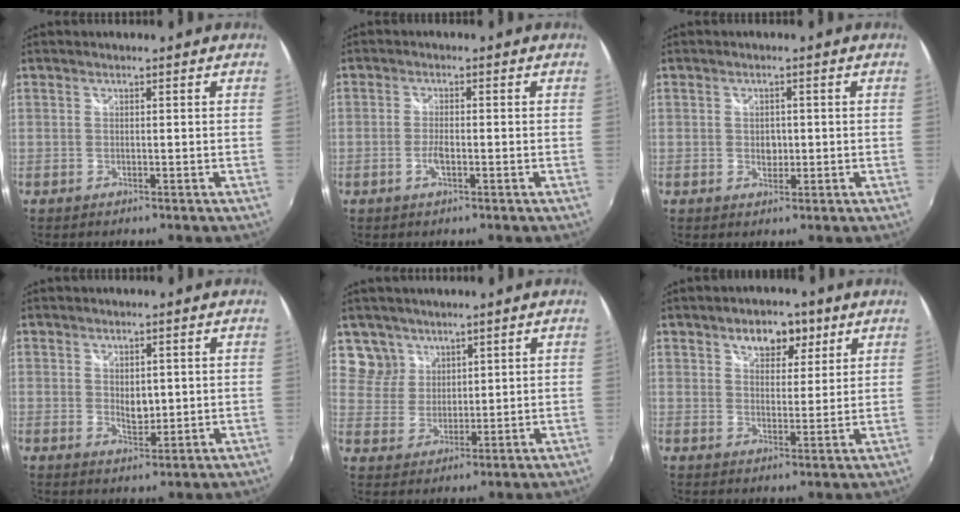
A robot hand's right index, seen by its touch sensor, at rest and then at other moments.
{"total": 2.7, "force": [-1.0, 0.9, 2.4], "torque": [-0.052, -0.002, -0.020]}
{"total": 2.6, "force": [-0.2, 2.1, 1.6], "torque": [-0.023, 0.000, -0.003]}
{"total": 3.5, "force": [0.5, 2.2, 2.7], "torque": [-0.040, -0.004, 0.009]}
{"total": 6.3, "force": [4.2, 4.6, -0.1], "torque": [0.003, 0.018, 0.086]}
{"total": 7.0, "force": [4.0, 4.3, 3.8], "torque": [-0.055, 0.013, 0.061]}